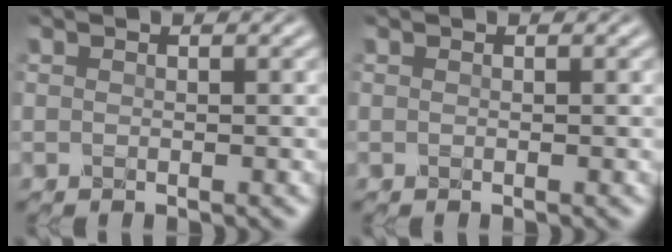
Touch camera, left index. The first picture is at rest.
{"total": 0.0}